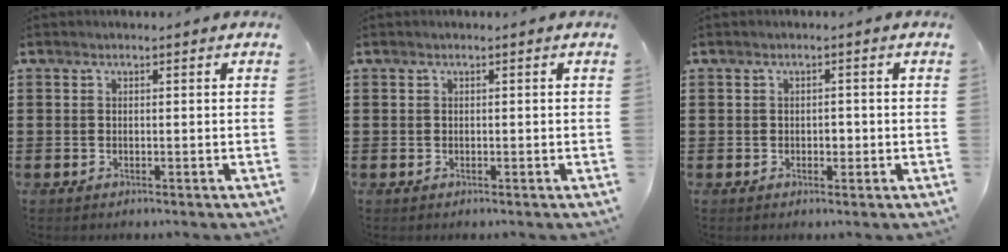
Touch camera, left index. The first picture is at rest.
{"total": 0.0}
{"total": 1.3, "force": [-0.2, 0.8, 1.1], "torque": [-0.021, 0.003, -0.005]}